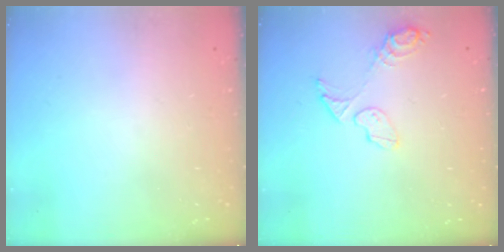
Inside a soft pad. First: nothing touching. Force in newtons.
{"total": 9.0, "press": 8.6, "slide": 2.5}